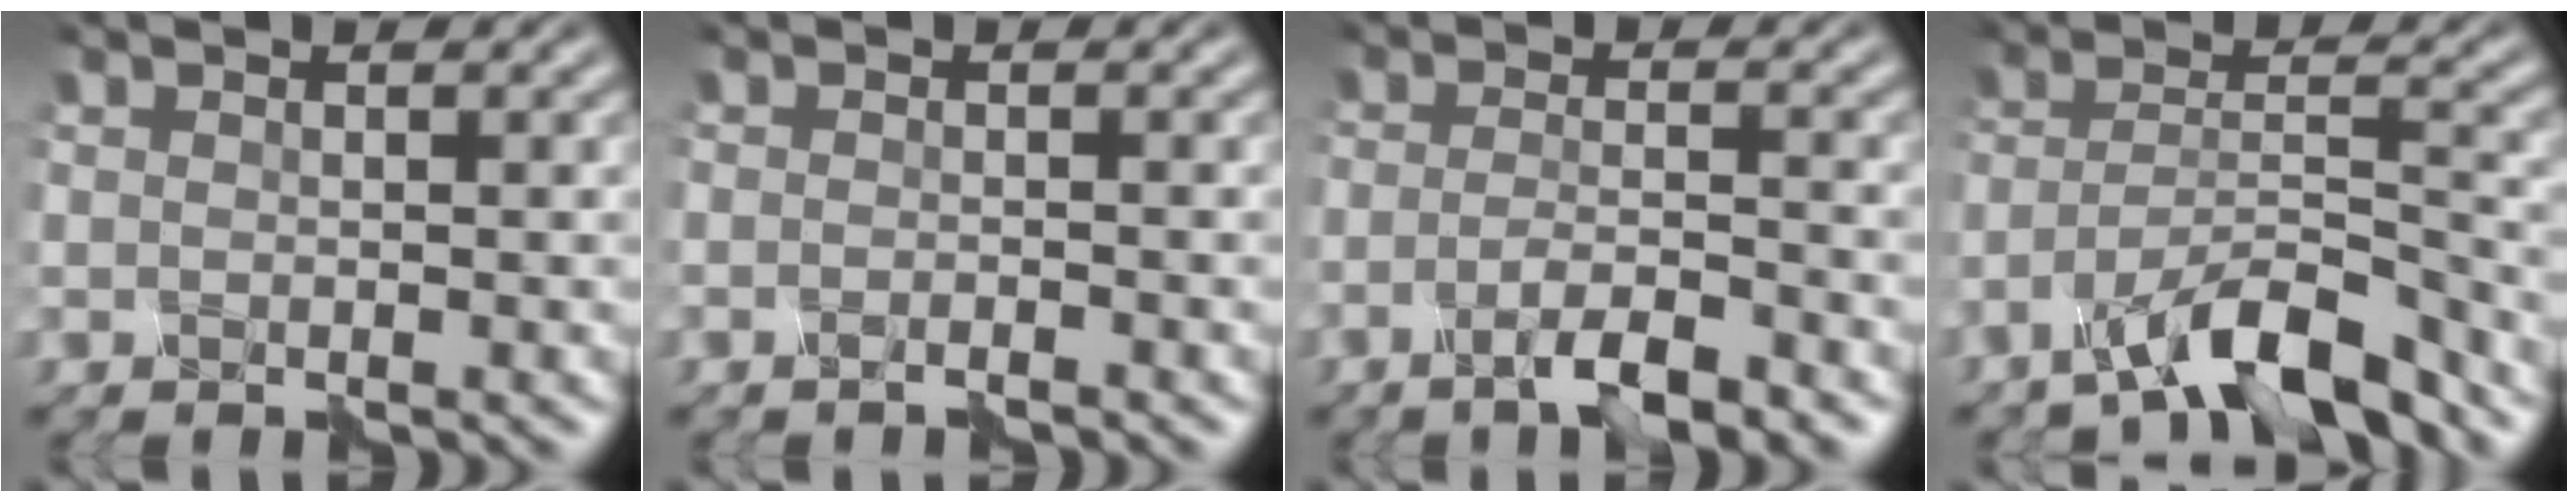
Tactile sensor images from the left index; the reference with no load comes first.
{"total": 0.9, "force": [-0.7, 0.1, 0.6], "torque": [-0.010, 0.000, -0.014]}
{"total": 3.9, "force": [-2.3, 0.8, 3.0], "torque": [-0.055, 0.001, -0.050]}
{"total": 8.3, "force": [-6.2, 2.0, 5.1], "torque": [-0.086, 0.004, -0.111]}